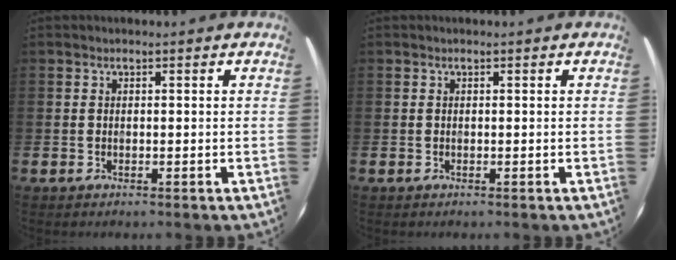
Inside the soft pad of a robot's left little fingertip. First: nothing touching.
{"total": 0.0}